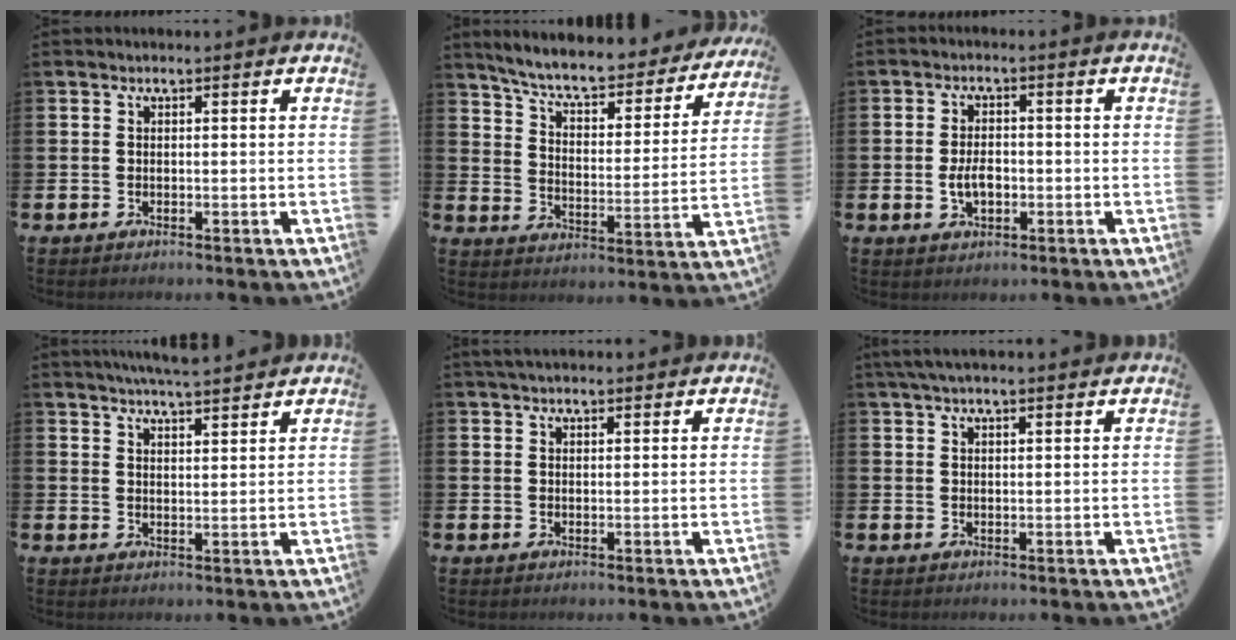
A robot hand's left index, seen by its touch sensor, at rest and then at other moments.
{"total": 7.3, "force": [6.6, 1.2, 2.7], "torque": [-0.076, -0.054, 0.109]}
{"total": 3.5, "force": [-0.5, 2.1, 2.7], "torque": [-0.038, -0.001, -0.013]}
{"total": 5.4, "force": [5.2, -0.2, 1.1], "torque": [-0.029, -0.023, 0.094]}
{"total": 2.2, "force": [2.0, 0.6, 0.7], "torque": [-0.006, -0.003, 0.035]}
{"total": 3.0, "force": [2.5, 0.5, 1.5], "torque": [-0.031, 0.000, 0.045]}